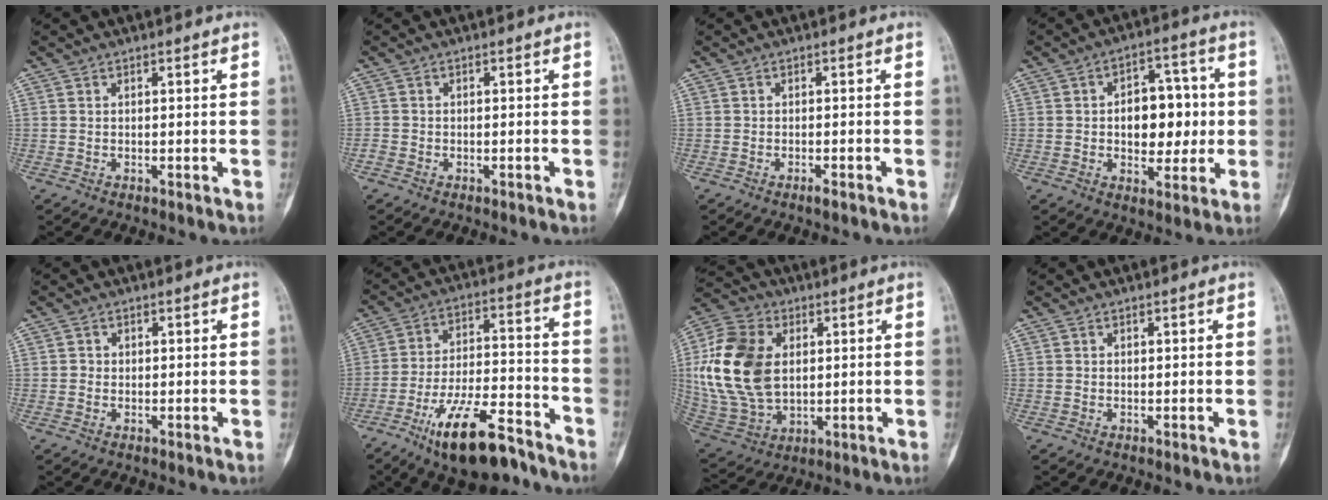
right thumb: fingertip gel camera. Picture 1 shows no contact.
{"total": 1.3, "force": [-0.9, 0.8, 0.3], "torque": [-0.005, 0.007, -0.017]}
{"total": 1.3, "force": [-0.9, 0.1, 0.9], "torque": [-0.020, 0.000, -0.016]}
{"total": 12.1, "force": [0.1, 7.7, 9.4], "torque": [-0.081, 0.018, 0.005]}
{"total": 1.2, "force": [0.1, 1.2, 0.2], "torque": [0.002, 0.003, 0.001]}
{"total": 17.4, "force": [-11.2, 6.2, 11.8], "torque": [-0.195, 0.074, -0.186]}
{"total": 20.0, "force": [2.7, 13.5, 14.5], "torque": [-0.292, -0.006, 0.059]}
{"total": 0.0}